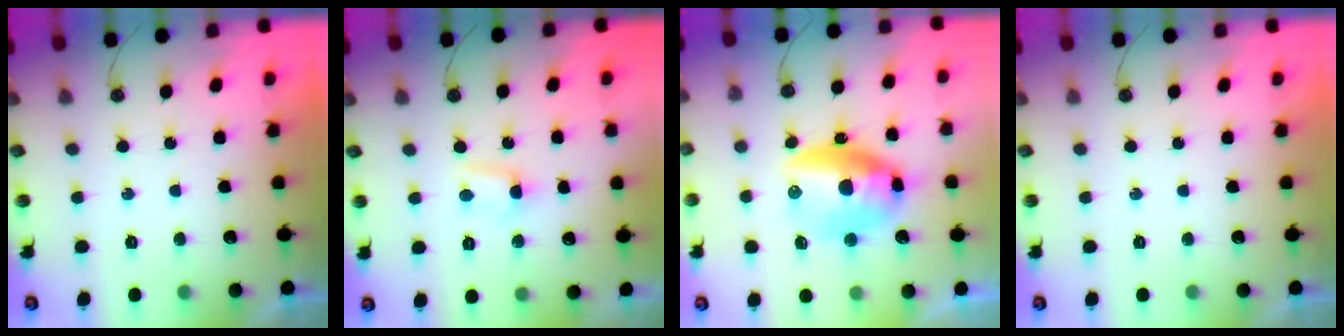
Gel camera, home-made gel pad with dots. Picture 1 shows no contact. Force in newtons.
{"total": 3.4, "press": 3.4, "slide": 0.3}
{"total": 17.5, "press": 15.4, "slide": 8.3}
{"total": 0.0}